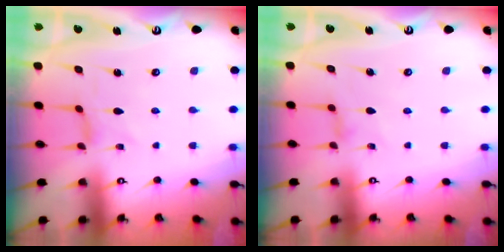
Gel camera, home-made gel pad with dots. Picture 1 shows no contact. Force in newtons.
{"total": 1.5, "press": 1.4, "slide": 0.3}